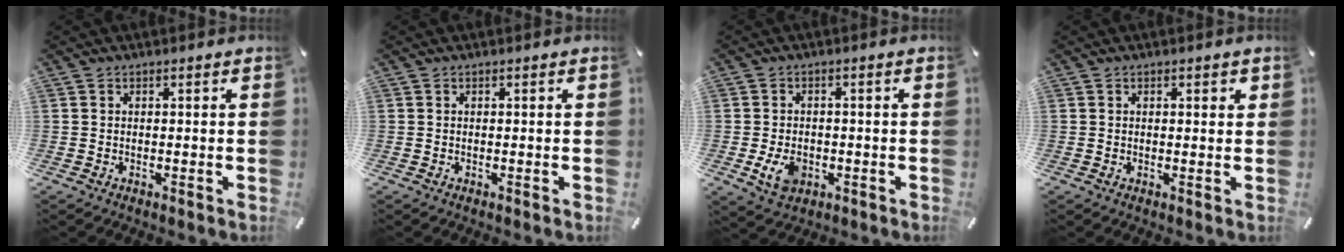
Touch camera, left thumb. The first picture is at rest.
{"total": 0.0}
{"total": 5.5, "force": [-1.6, 4.1, 3.3], "torque": [-0.064, 0.000, -0.029]}
{"total": 1.1, "force": [0.4, 0.6, 0.8], "torque": [-0.008, 0.001, 0.004]}